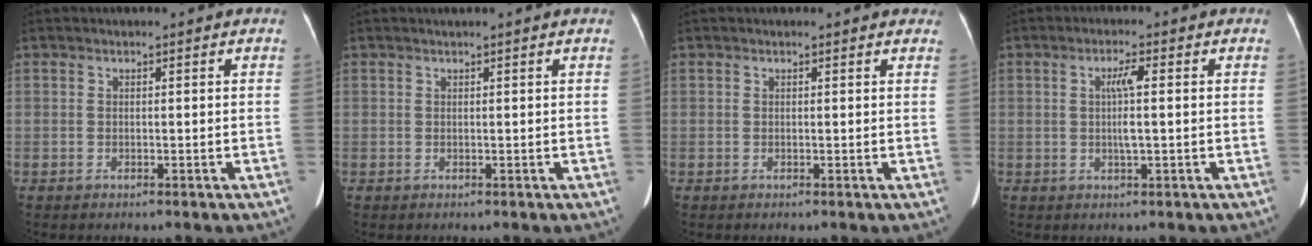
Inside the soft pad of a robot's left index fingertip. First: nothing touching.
{"total": 1.1, "force": [0.9, -0.2, 0.6], "torque": [-0.011, 0.010, 0.022]}
{"total": 2.3, "force": [2.0, 0.8, 0.6], "torque": [-0.005, 0.003, 0.005]}
{"total": 3.5, "force": [0.3, 0.1, 3.5], "torque": [-0.068, 0.004, 0.007]}